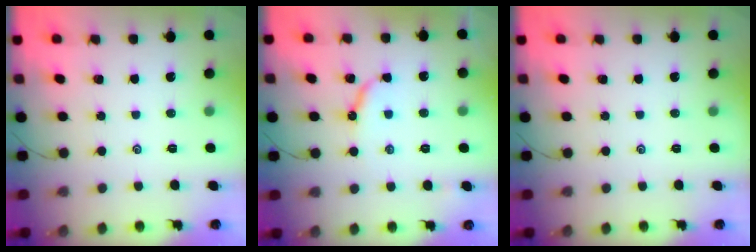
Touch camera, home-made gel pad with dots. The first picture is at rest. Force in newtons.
{"total": 6.6, "press": 6.6, "slide": 0.2}
{"total": 0.0}